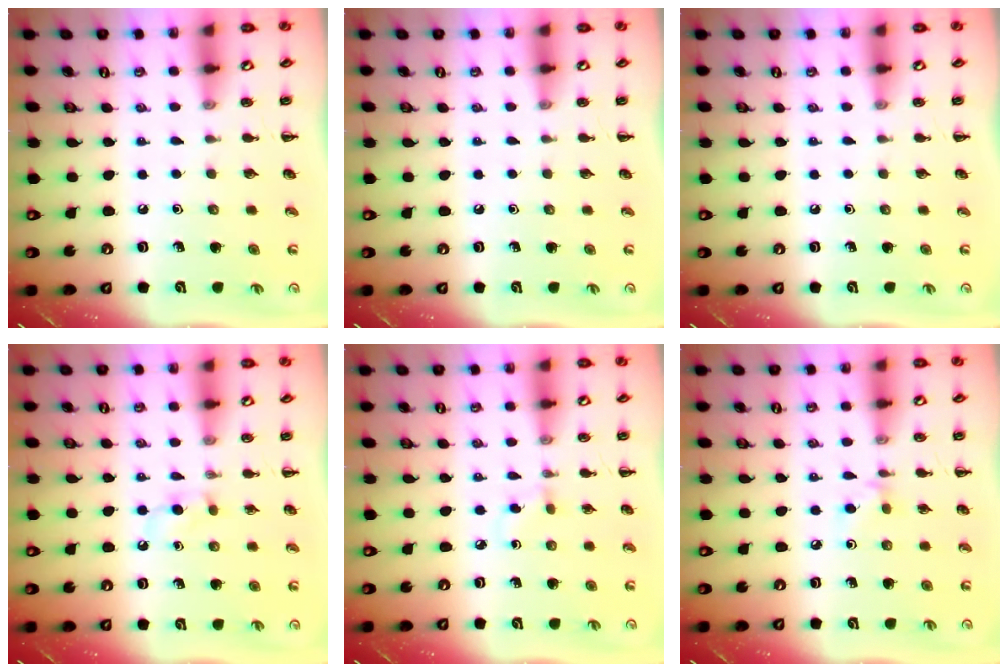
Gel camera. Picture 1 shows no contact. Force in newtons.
{"total": 0.0}
{"total": 0.0}
{"total": 2.7, "press": 2.5, "slide": 1.2}
{"total": 2.2, "press": 1.9, "slide": 1.1}
{"total": 4.6, "press": 4.3, "slide": 1.8}